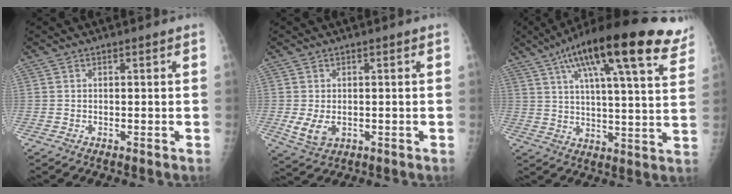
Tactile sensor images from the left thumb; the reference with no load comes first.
{"total": 4.7, "force": [-0.7, 3.2, 3.4], "torque": [-0.063, -0.011, -0.002]}
{"total": 25.8, "force": [15.3, 5.8, 19.9], "torque": [-0.293, -0.015, 0.218]}